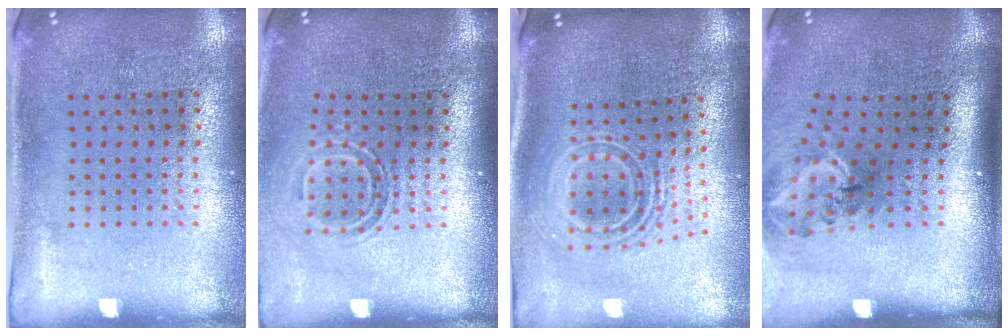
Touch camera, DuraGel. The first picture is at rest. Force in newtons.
{"total": 1.6, "press": 1.0, "slide": 1.2}
{"total": 2.5, "press": 1.7, "slide": 1.8}
{"total": 1.9, "press": 1.3, "slide": 1.4}